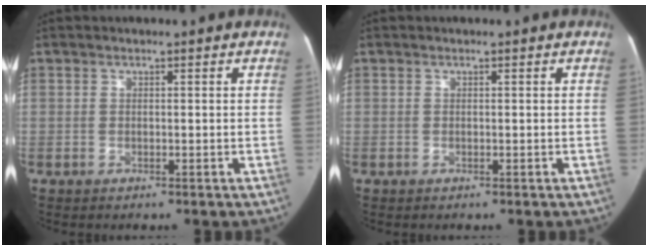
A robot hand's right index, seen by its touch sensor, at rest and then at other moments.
{"total": 0.0}